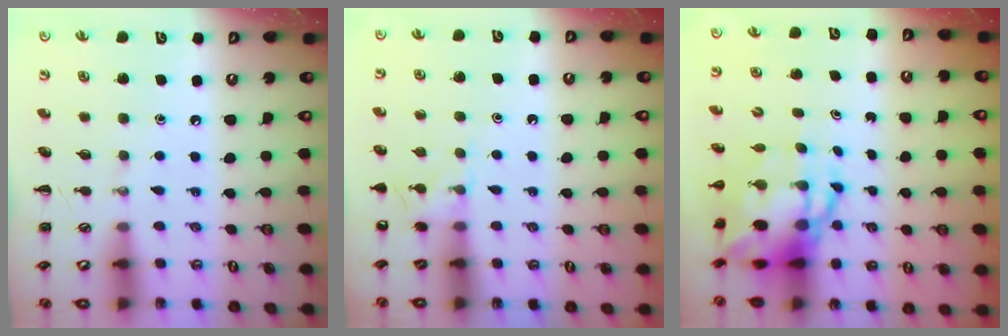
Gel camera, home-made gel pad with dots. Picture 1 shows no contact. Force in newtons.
{"total": 5.7, "press": 5.4, "slide": 1.8}
{"total": 8.9, "press": 8.6, "slide": 2.3}